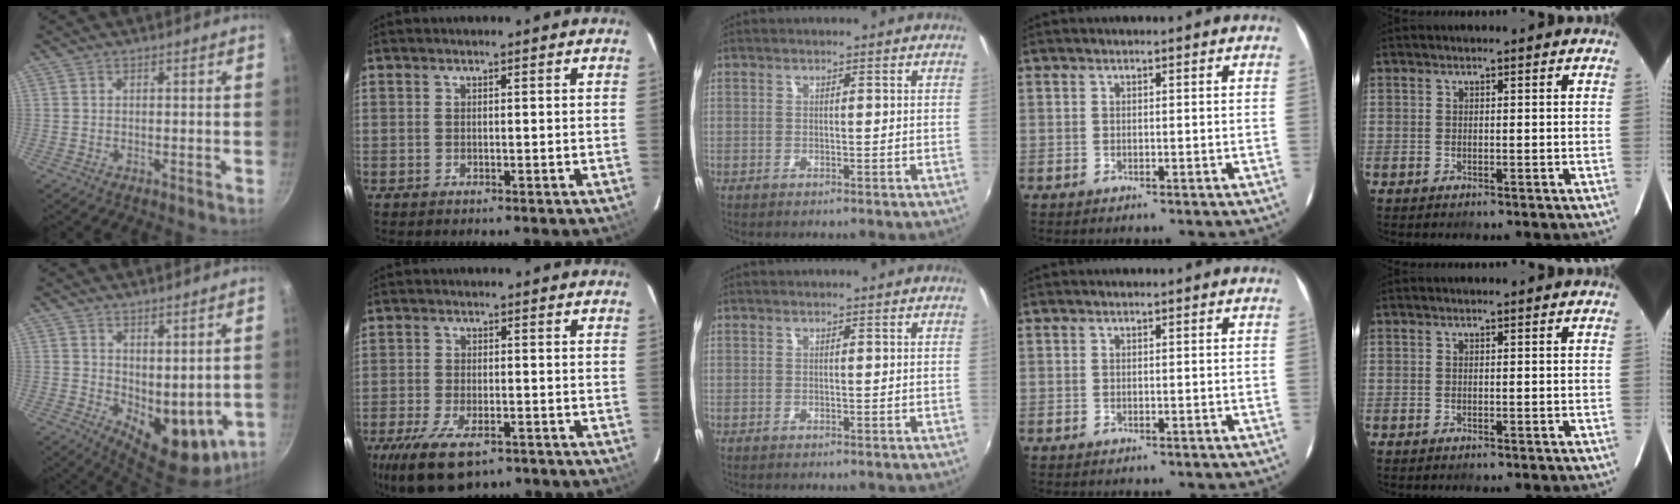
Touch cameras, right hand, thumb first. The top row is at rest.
{"thumb": {"total": 10.6, "force": [2.0, 6.0, 8.6], "torque": [-0.095, -0.035, 0.047]}, "index": {"total": 12.5, "force": [-8.0, 5.2, 8.0], "torque": [-0.182, -0.036, -0.135]}}